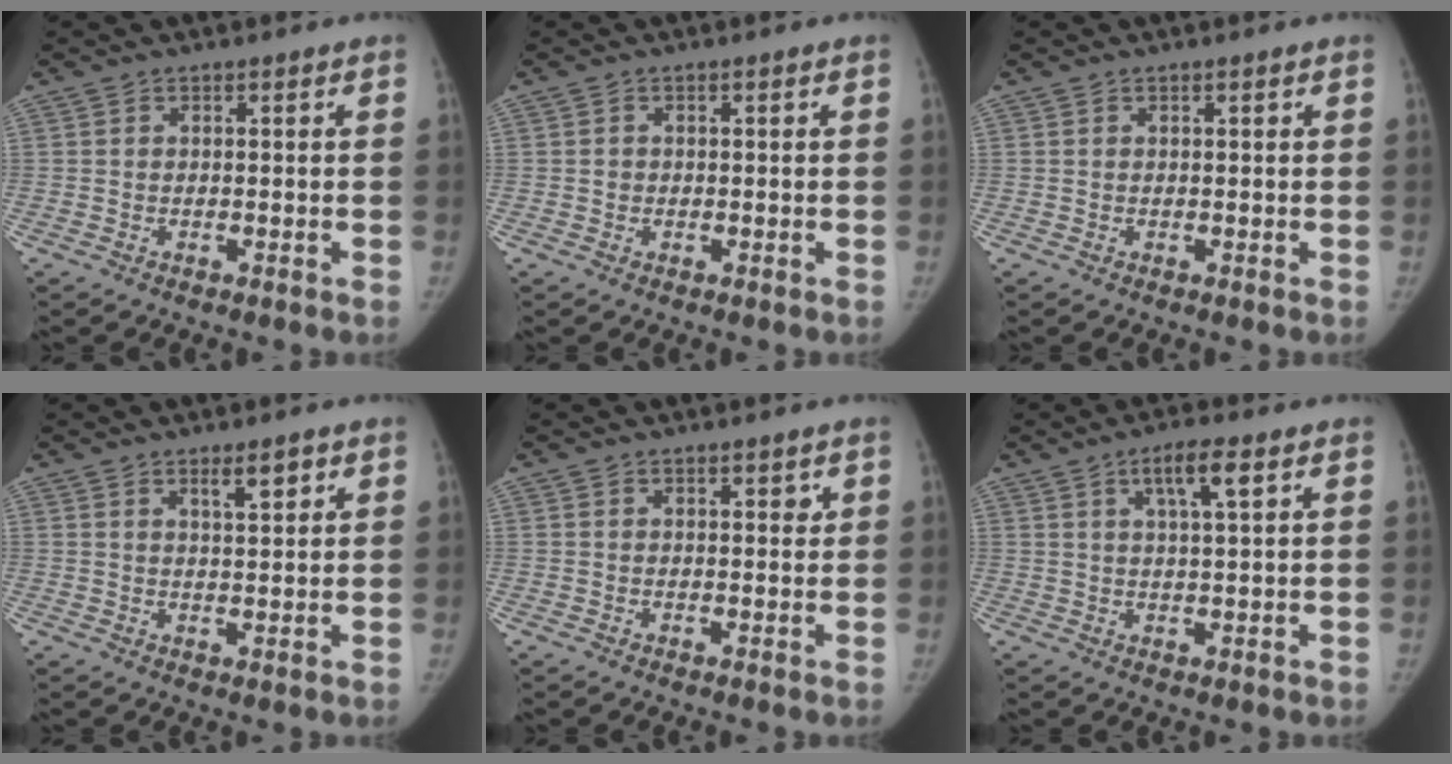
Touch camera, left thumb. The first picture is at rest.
{"total": 0.8, "force": [-0.1, 0.8, 0.2], "torque": [0.000, 0.002, -0.002]}
{"total": 0.0}
{"total": 3.8, "force": [2.3, 1.1, 2.8], "torque": [-0.037, -0.016, 0.038]}
{"total": 1.6, "force": [0.9, 0.8, 1.1], "torque": [-0.004, -0.002, 0.011]}
{"total": 5.8, "force": [2.7, 1.1, 5.0], "torque": [-0.087, -0.003, 0.047]}